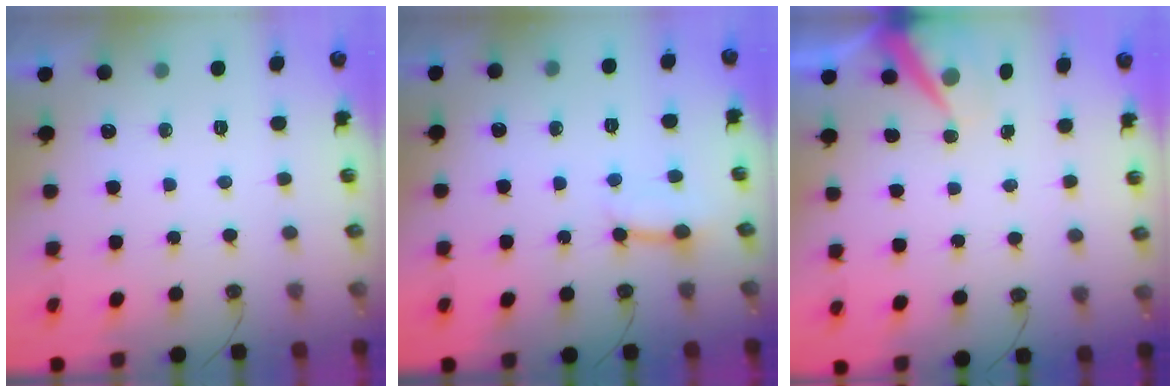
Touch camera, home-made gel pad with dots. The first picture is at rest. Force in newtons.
{"total": 5.3, "press": 5.2, "slide": 0.6}
{"total": 7.5, "press": 7.5, "slide": 0.3}